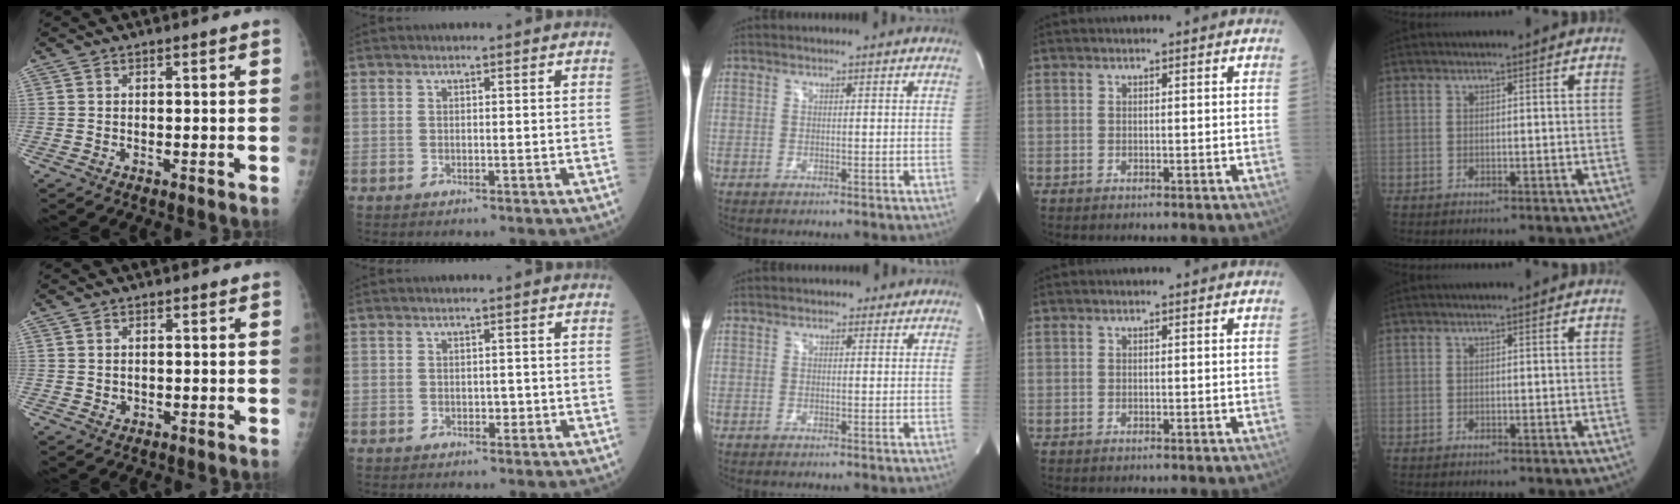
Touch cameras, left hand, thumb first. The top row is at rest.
{"thumb": {"total": 1.1, "force": [0.5, 1.0, 0.2], "torque": [0.003, -0.002, 0.005]}, "index": {"total": 0.9, "force": [-0.1, 0.6, 0.7], "torque": [-0.006, 0.002, -0.003]}, "middle": {"total": 1.1, "force": [0.7, 0.7, 0.3], "torque": [-0.005, 0.003, 0.006]}}